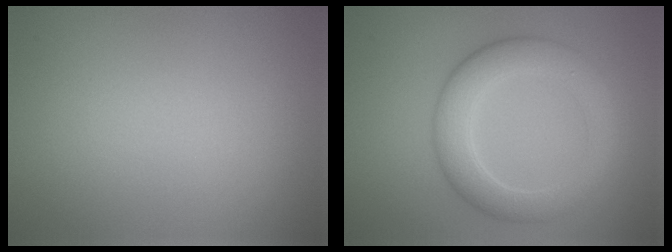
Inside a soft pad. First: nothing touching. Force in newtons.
{"total": 5.3, "press": 5.3, "slide": 0.2}